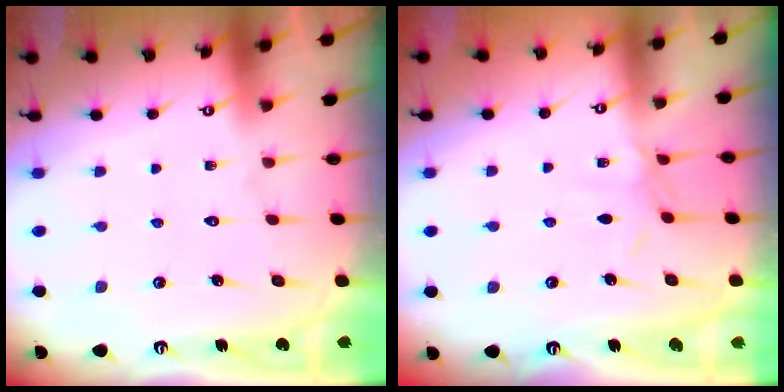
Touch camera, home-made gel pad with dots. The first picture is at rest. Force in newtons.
{"total": 2.9, "press": 2.9, "slide": 0.6}